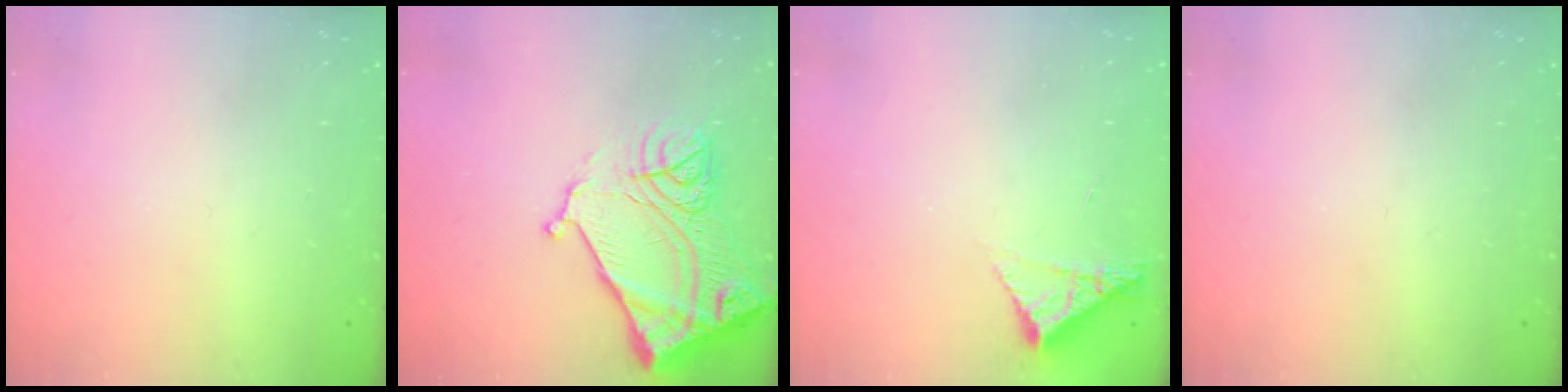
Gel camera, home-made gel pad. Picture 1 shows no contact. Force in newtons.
{"total": 18.5, "press": 18.4, "slide": 1.9}
{"total": 4.3, "press": 4.3, "slide": 0.3}
{"total": 0.0}